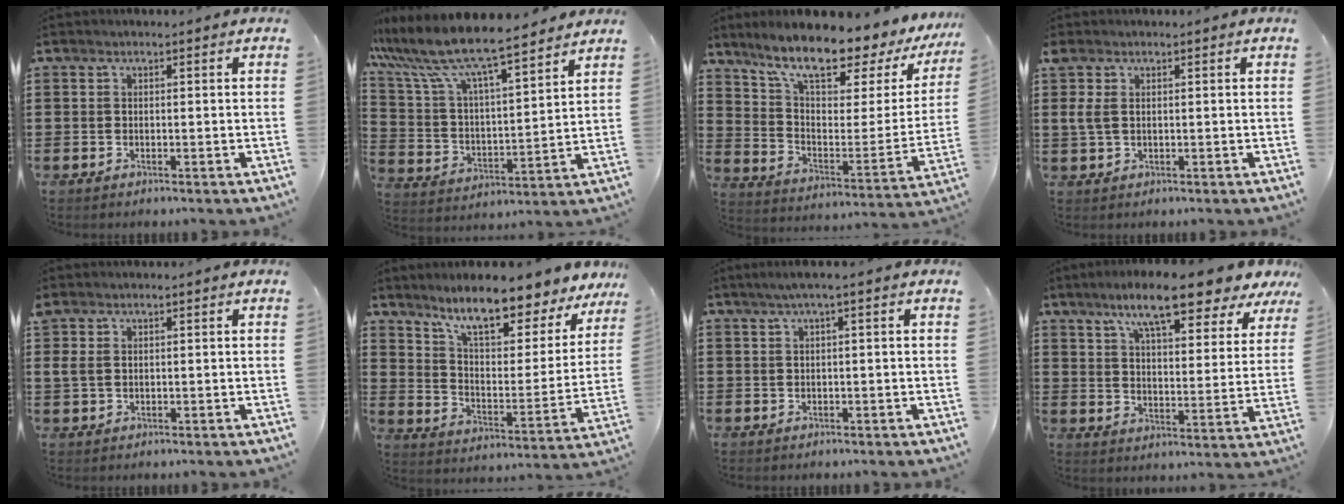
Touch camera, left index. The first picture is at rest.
{"total": 9.1, "force": [7.9, 0.8, 4.5], "torque": [-0.120, -0.051, 0.133]}
{"total": 10.6, "force": [8.7, 2.4, 5.7], "torque": [-0.118, -0.066, 0.140]}
{"total": 2.4, "force": [0.5, 1.3, 1.9], "torque": [-0.049, 0.005, 0.007]}
{"total": 1.6, "force": [0.6, 1.1, 1.0], "torque": [-0.033, 0.004, 0.008]}
{"total": 10.5, "force": [8.8, 1.5, 5.4], "torque": [-0.115, -0.057, 0.148]}
{"total": 1.5, "force": [0.0, -0.1, 1.5], "torque": [-0.025, -0.004, -0.001]}
{"total": 11.3, "force": [8.8, 1.4, 7.0], "torque": [-0.137, -0.031, 0.147]}